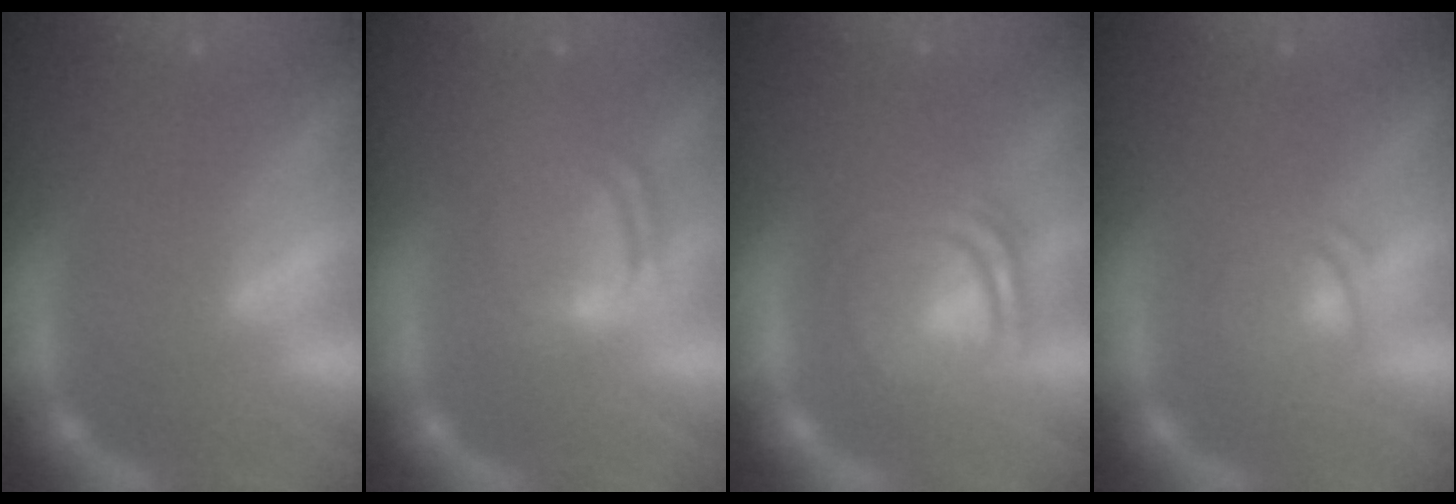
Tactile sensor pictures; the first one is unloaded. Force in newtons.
{"total": 5.6}
{"total": 7.1}
{"total": 2.4}